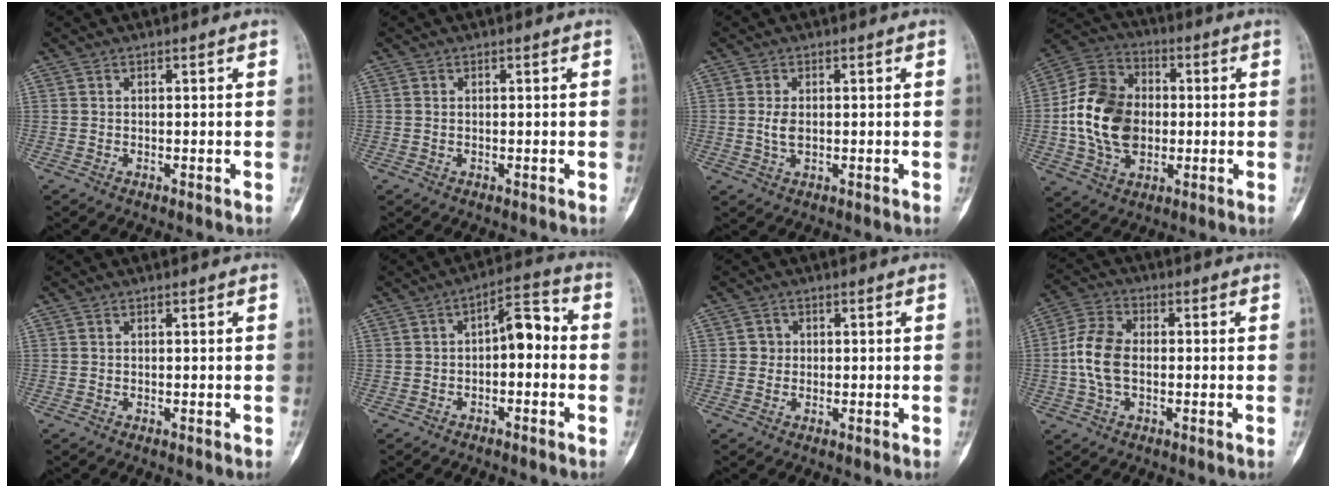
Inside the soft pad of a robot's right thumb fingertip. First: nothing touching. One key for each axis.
{"total": 0.0}
{"total": 2.7, "fx": 0.0, "fy": 1.5, "fz": 2.3, "tx": -0.045, "ty": -0.003, "tz": 0.001}
{"total": 16.7, "fx": -0.8, "fy": 12.1, "fz": 11.5, "tx": -0.199, "ty": 0.019, "tz": -0.017}
{"total": 0.0}
{"total": 7.4, "fx": -0.8, "fy": 3.8, "fz": 6.3, "tx": -0.075, "ty": 0.038, "tz": -0.023}
{"total": 1.8, "fx": 0.1, "fy": 1.8, "fz": 0.4, "tx": 0.005, "ty": 0.005, "tz": 0.000}
{"total": 8.7, "fx": -0.6, "fy": 5.4, "fz": 6.8, "tx": -0.143, "ty": 0.020, "tz": -0.019}